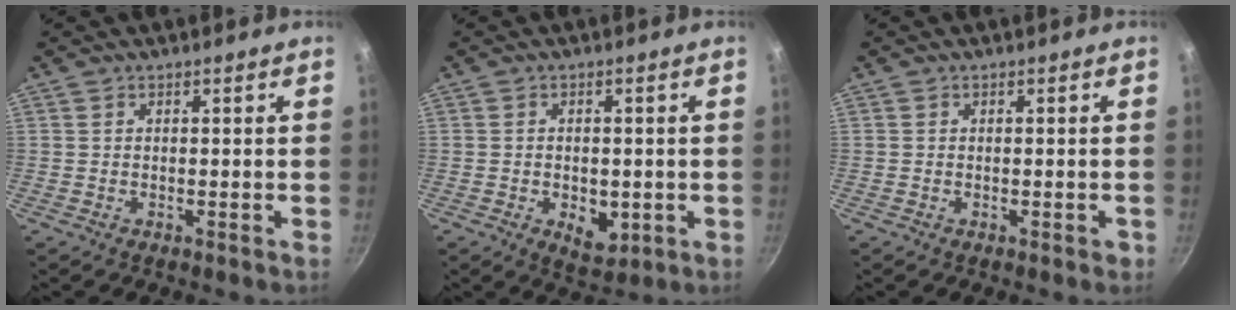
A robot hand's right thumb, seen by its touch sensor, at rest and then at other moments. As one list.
[{"total": 5.9, "force": [-1.5, 3.8, 4.3], "torque": [-0.045, -0.003, -0.014]}, {"total": 1.0, "force": [-0.4, 0.7, 0.6], "torque": [-0.004, 0.004, -0.005]}]